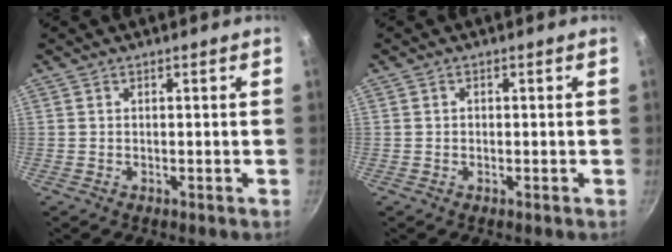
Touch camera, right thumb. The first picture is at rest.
{"total": 0.7, "force": [0.0, 0.7, 0.3], "torque": [-0.004, 0.004, -0.001]}